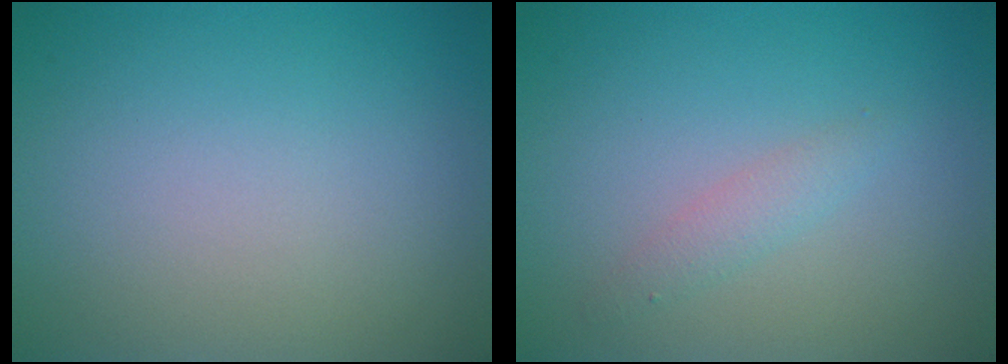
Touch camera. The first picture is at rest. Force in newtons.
{"total": 1.3, "press": 1.3, "slide": 0.0}